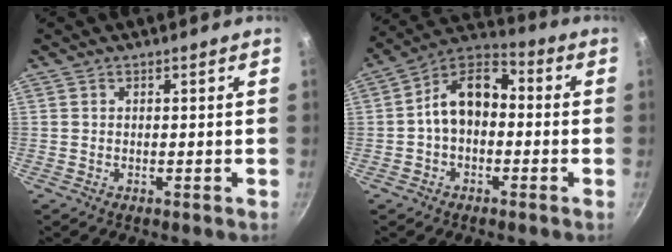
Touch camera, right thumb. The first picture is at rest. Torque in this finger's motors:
{"motor_torque": [1.58, 1.42, 1.18, -0.60, 0.09]}